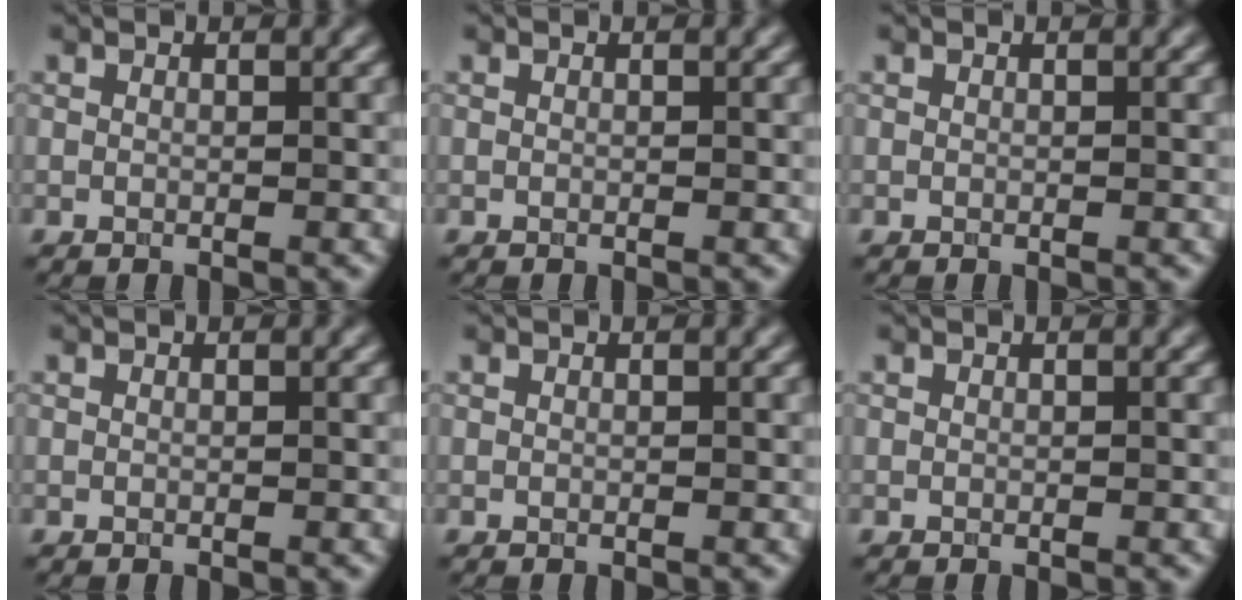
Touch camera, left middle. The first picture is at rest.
{"total": 0.0}
{"total": 0.0}
{"total": 0.0}
{"total": 0.0}
{"total": 0.0}